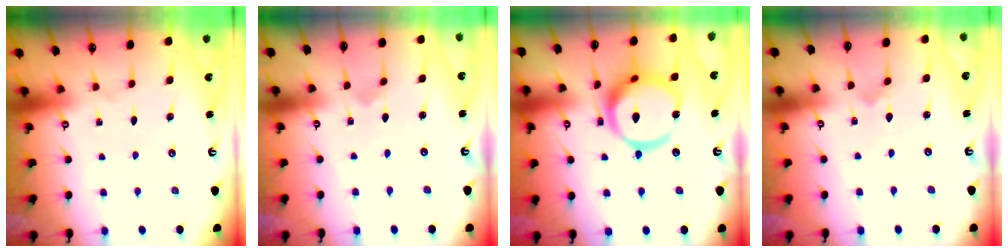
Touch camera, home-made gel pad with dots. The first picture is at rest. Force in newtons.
{"total": 0.8, "press": 0.8, "slide": 0.0}
{"total": 17.7, "press": 17.6, "slide": 1.9}
{"total": 1.4, "press": 1.4, "slide": 0.1}